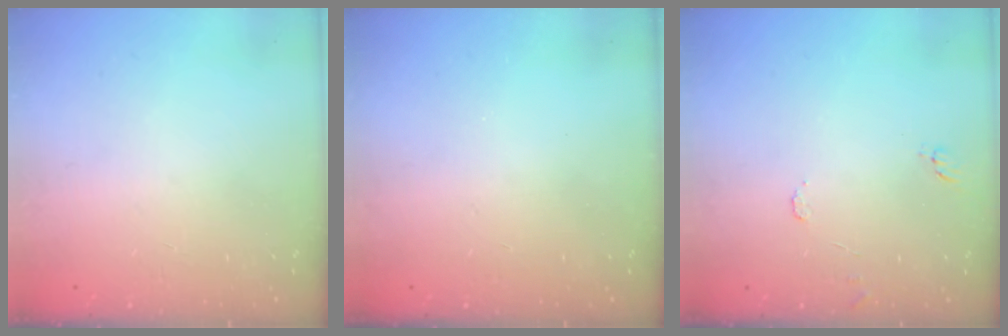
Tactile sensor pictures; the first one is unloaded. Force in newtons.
{"total": 0.0}
{"total": 5.6, "press": 5.6, "slide": 0.5}